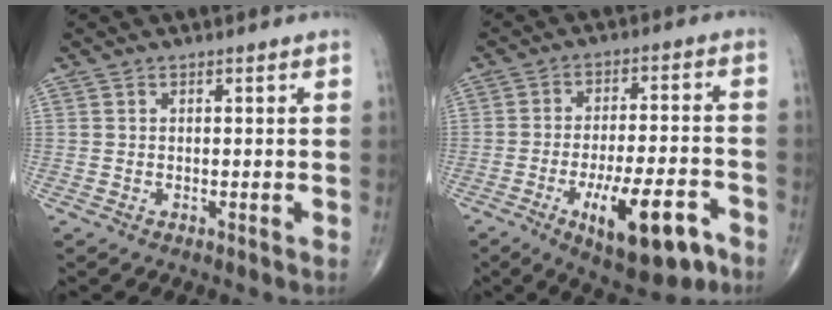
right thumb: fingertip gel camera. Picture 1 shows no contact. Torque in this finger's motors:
{"motor_torque": [2.25, 1.22, 0.82, -0.93, 0.38]}